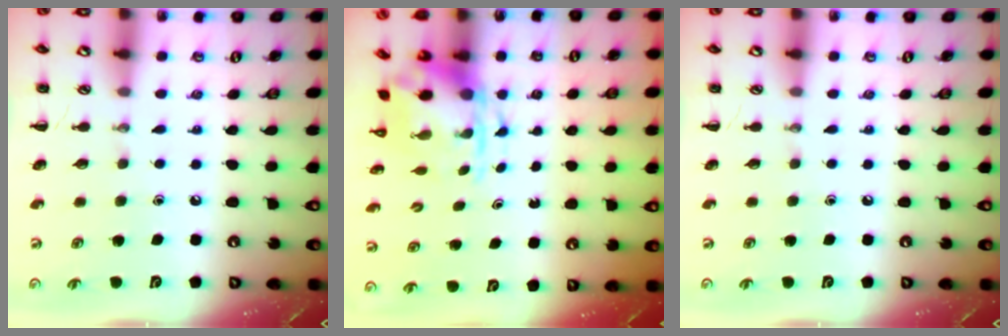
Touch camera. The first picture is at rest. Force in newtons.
{"total": 3.8, "press": 3.7, "slide": 0.9}
{"total": 0.0}